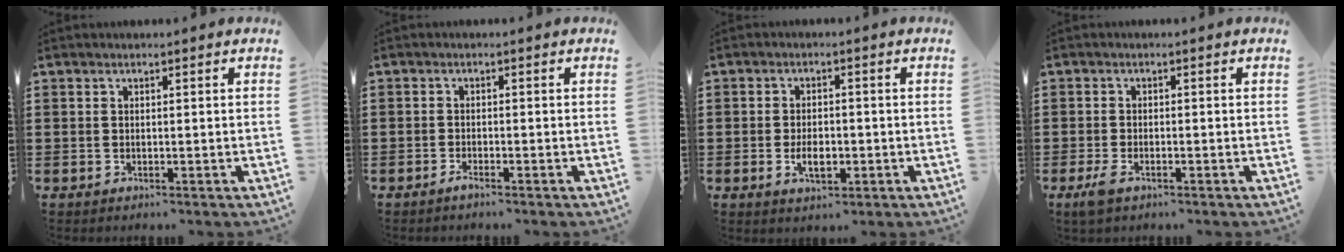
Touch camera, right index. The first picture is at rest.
{"total": 1.1, "force": [-1.0, 0.1, 0.5], "torque": [-0.010, -0.007, -0.018]}
{"total": 3.9, "force": [-1.1, 1.9, 3.2], "torque": [-0.050, -0.001, -0.019]}
{"total": 2.0, "force": [-1.3, 0.7, 1.4], "torque": [-0.041, -0.006, -0.030]}